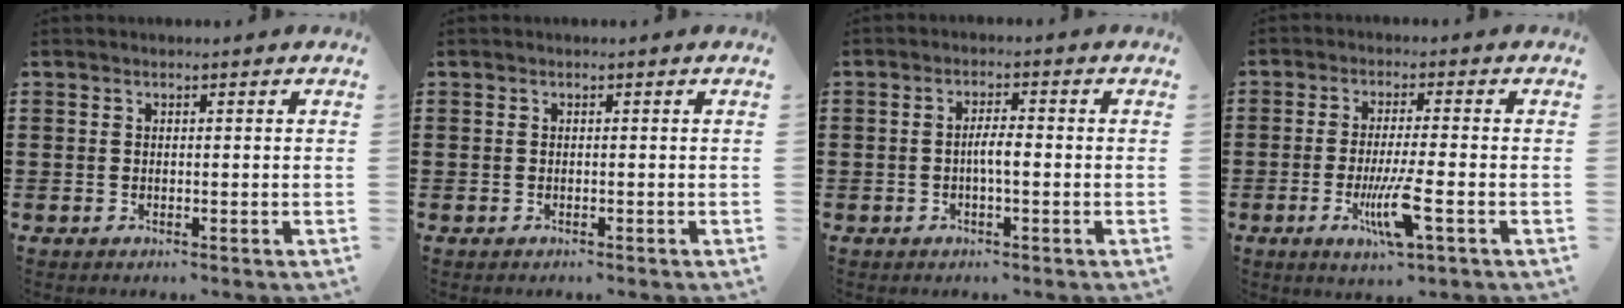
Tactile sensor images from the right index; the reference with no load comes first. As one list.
[{"total": 0.0}, {"total": 2.7, "force": [-0.6, 0.5, 2.6], "torque": [-0.047, 0.002, -0.011]}, {"total": 7.7, "force": [-2.7, 0.7, 7.2], "torque": [-0.143, -0.022, -0.049]}]